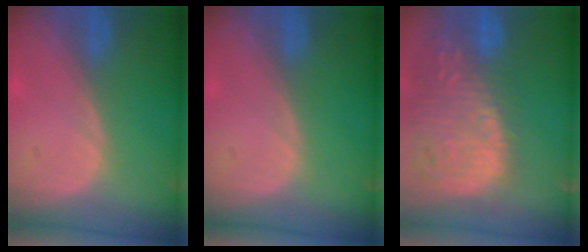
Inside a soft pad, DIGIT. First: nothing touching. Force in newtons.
{"total": 0.0}
{"total": 15.8, "press": 13.0, "slide": 9.0}